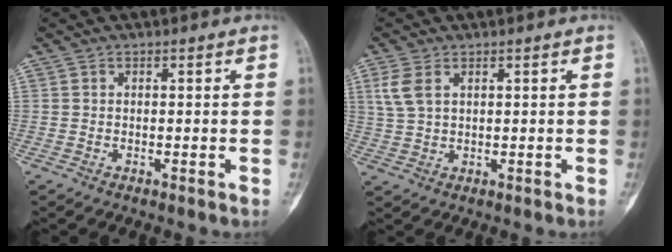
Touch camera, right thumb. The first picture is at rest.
{"total": 4.5, "force": [1.8, 2.5, 3.2], "torque": [-0.077, 0.004, 0.045]}